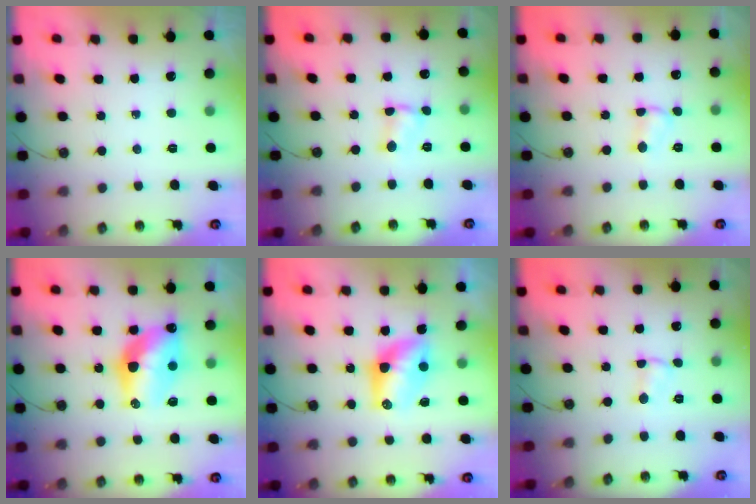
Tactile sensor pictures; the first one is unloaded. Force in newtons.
{"total": 2.5, "press": 2.5, "slide": 0.2}
{"total": 3.4, "press": 3.4, "slide": 0.5}
{"total": 12.3, "press": 12.3, "slide": 1.1}
{"total": 9.3, "press": 9.3, "slide": 0.8}
{"total": 1.0, "press": 0.9, "slide": 0.5}